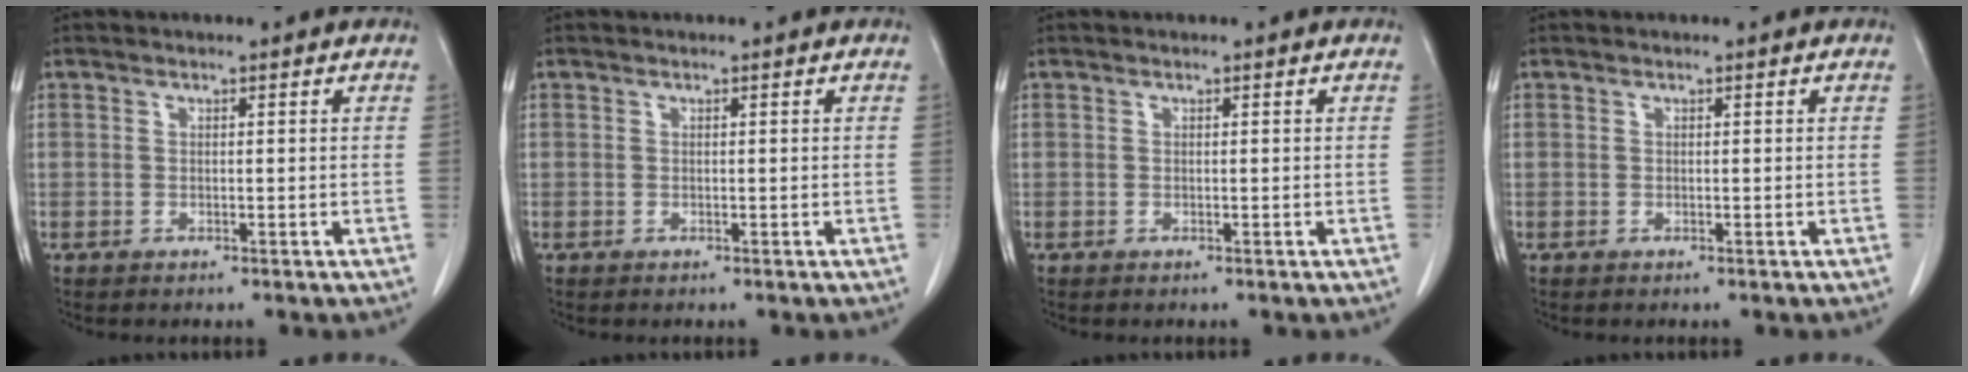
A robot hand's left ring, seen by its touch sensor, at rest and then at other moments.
{"total": 0.0}
{"total": 0.0}
{"total": 0.0}